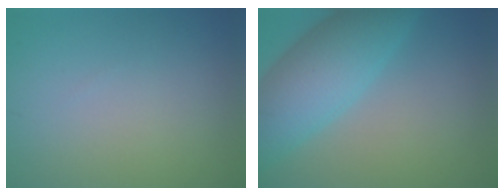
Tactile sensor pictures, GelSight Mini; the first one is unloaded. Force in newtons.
{"total": 7.9, "press": 7.9, "slide": 0.2}